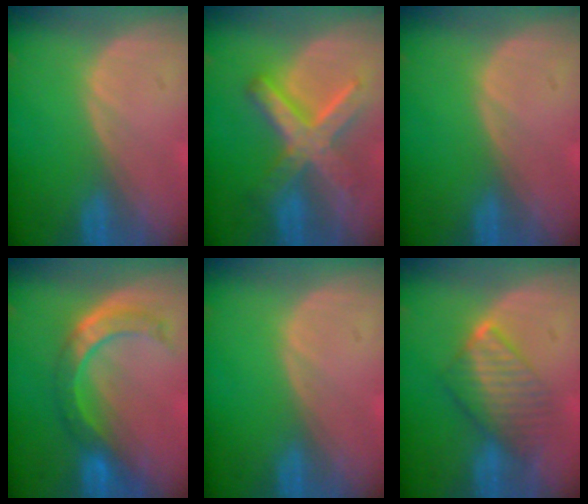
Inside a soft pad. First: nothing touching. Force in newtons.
{"total": 8.9, "press": 8.9, "slide": 0.7}
{"total": 0.0}
{"total": 7.2, "press": 6.9, "slide": 2.2}
{"total": 0.0}
{"total": 6.5, "press": 6.4, "slide": 0.6}